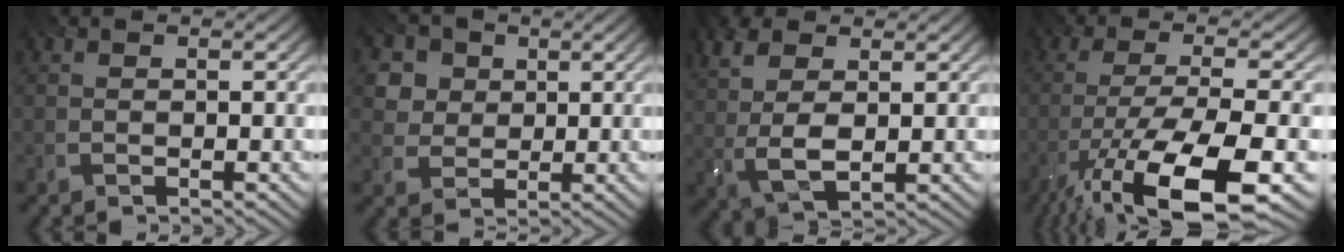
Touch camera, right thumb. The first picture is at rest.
{"total": 6.1, "force": [2.5, 5.2, 2.2], "torque": [-0.103, -0.004, 0.045]}
{"total": 7.9, "force": [2.1, 4.5, 6.1], "torque": [-0.163, 0.002, 0.037]}
{"total": 14.1, "force": [-8.5, 3.1, 10.9], "torque": [-0.180, -0.019, -0.153]}